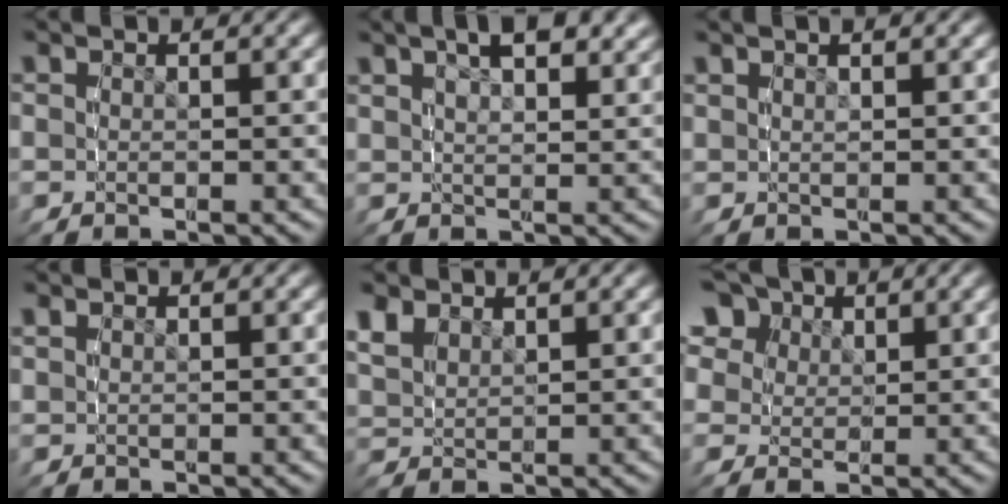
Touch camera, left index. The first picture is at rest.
{"total": 4.5, "force": [3.0, 1.5, 3.0], "torque": [-0.034, 0.010, 0.051]}
{"total": 0.9, "force": [0.7, 0.0, 0.5], "torque": [-0.004, -0.002, 0.020]}
{"total": 0.7, "force": [0.5, 0.3, 0.3], "torque": [-0.008, -0.004, 0.019]}
{"total": 2.8, "force": [1.8, 1.8, 1.2], "torque": [-0.038, -0.005, 0.047]}
{"total": 8.1, "force": [4.4, 5.6, 3.8], "torque": [-0.070, 0.006, 0.073]}